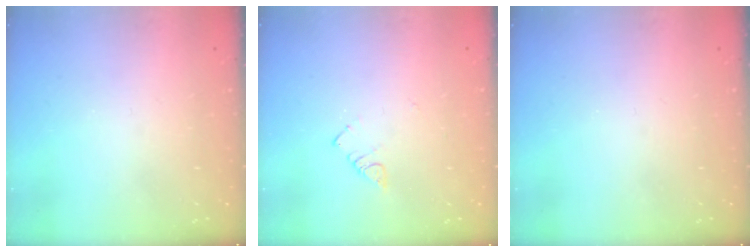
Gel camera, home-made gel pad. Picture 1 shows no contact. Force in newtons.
{"total": 3.0, "press": 2.9, "slide": 0.4}
{"total": 0.0}